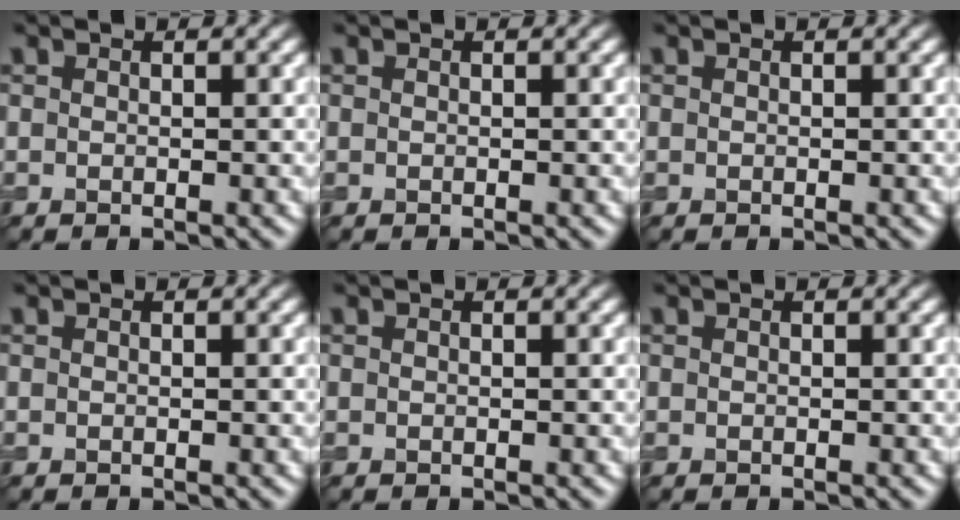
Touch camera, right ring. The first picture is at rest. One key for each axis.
{"total": 0.0}
{"total": 0.0}
{"total": 0.0}
{"total": 0.0}
{"total": 0.0}